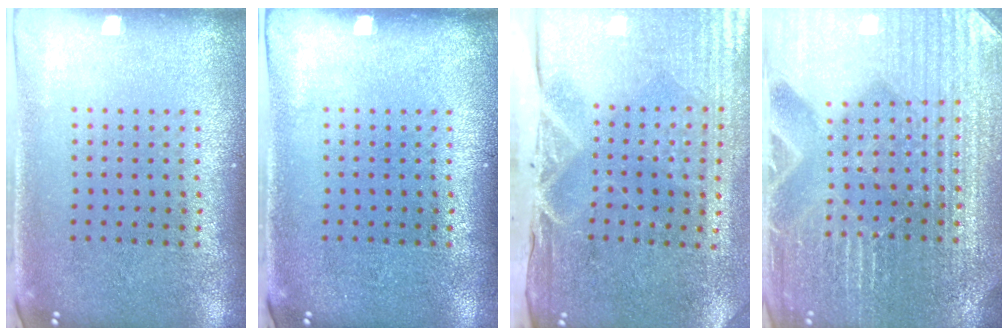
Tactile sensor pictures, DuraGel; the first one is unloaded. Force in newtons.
{"total": 0.0}
{"total": 5.0, "press": 4.1, "slide": 2.8}
{"total": 4.9, "press": 4.6, "slide": 1.5}